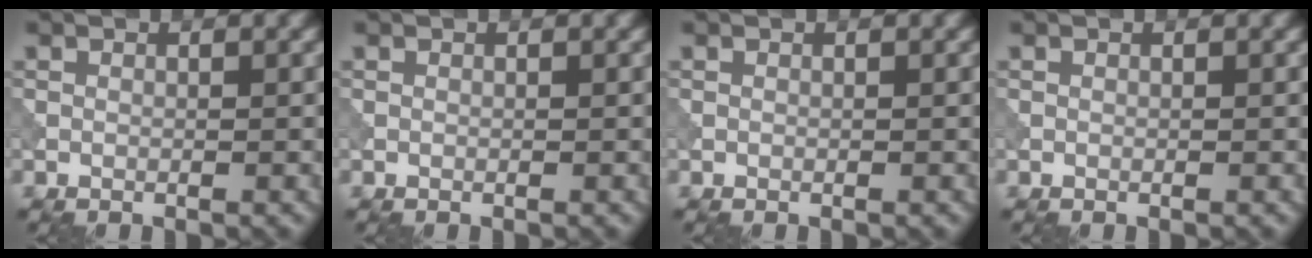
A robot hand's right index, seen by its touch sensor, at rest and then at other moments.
{"total": 0.0}
{"total": 0.0}
{"total": 0.0}